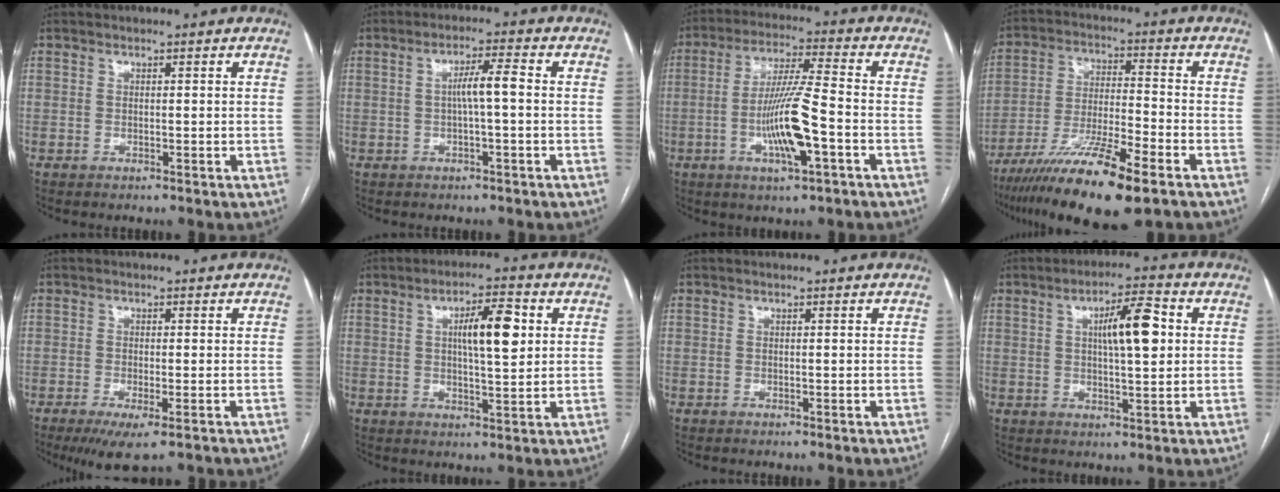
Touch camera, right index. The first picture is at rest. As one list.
[{"total": 4.1, "force": [-0.1, 0.2, 4.1], "torque": [-0.073, 0.010, 0.000]}, {"total": 11.4, "force": [-3.3, 0.7, 10.9], "torque": [-0.209, -0.005, -0.063]}, {"total": 15.4, "force": [-9.8, 1.4, 11.8], "torque": [-0.222, -0.038, -0.174]}, {"total": 5.6, "force": [-3.8, 1.0, 4.0], "torque": [-0.057, -0.015, -0.056]}, {"total": 7.9, "force": [1.9, 1.7, 7.5], "torque": [-0.123, 0.012, 0.032]}, {"total": 0.0}, {"total": 8.4, "force": [1.8, 1.7, 8.0], "torque": [-0.131, 0.015, 0.030]}]